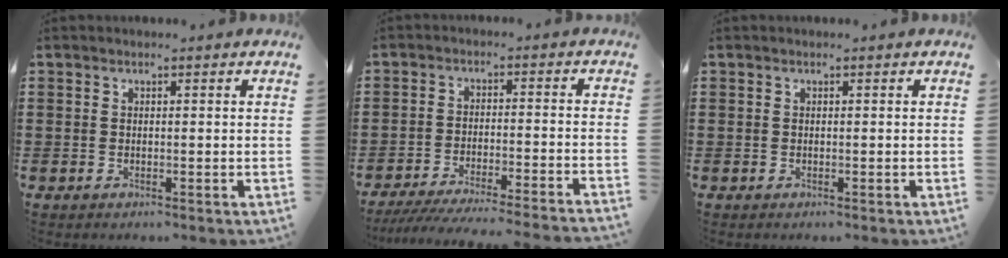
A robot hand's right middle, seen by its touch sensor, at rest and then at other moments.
{"total": 5.4, "force": [-5.0, -0.3, 1.9], "torque": [-0.036, -0.014, -0.099]}
{"total": 0.0}